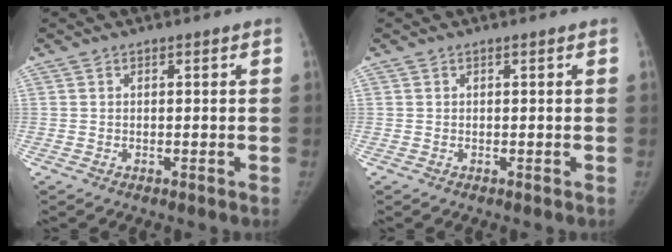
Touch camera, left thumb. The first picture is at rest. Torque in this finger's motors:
{"motor_torque": [-0.12, -0.15, 0.24, -0.20, 0.02]}